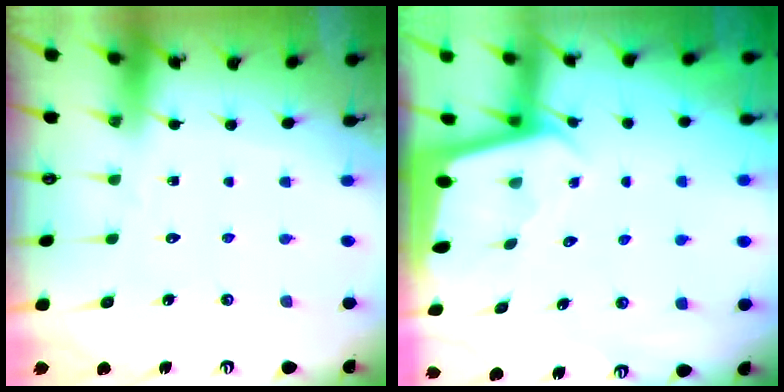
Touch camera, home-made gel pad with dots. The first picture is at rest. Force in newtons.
{"total": 1.9, "press": 1.9, "slide": 0.1}